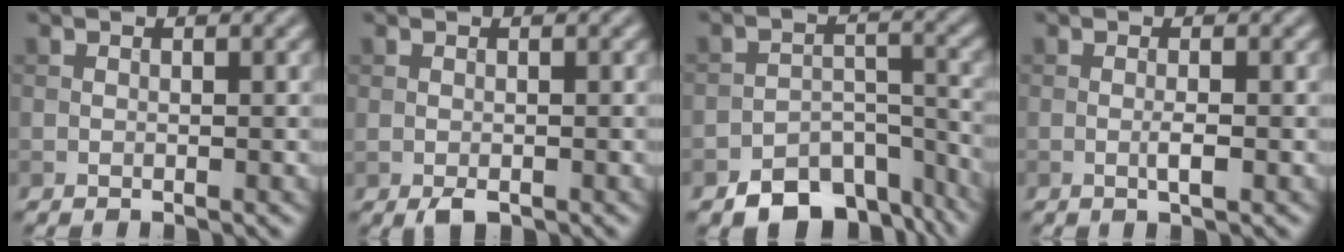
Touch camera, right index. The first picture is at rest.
{"total": 1.6, "force": [-0.9, 0.7, 1.1], "torque": [-0.024, -0.006, -0.015]}
{"total": 7.8, "force": [-6.0, 4.0, 3.0], "torque": [-0.035, -0.015, -0.093]}
{"total": 1.3, "force": [-0.3, 0.1, 1.3], "torque": [-0.024, -0.001, -0.008]}